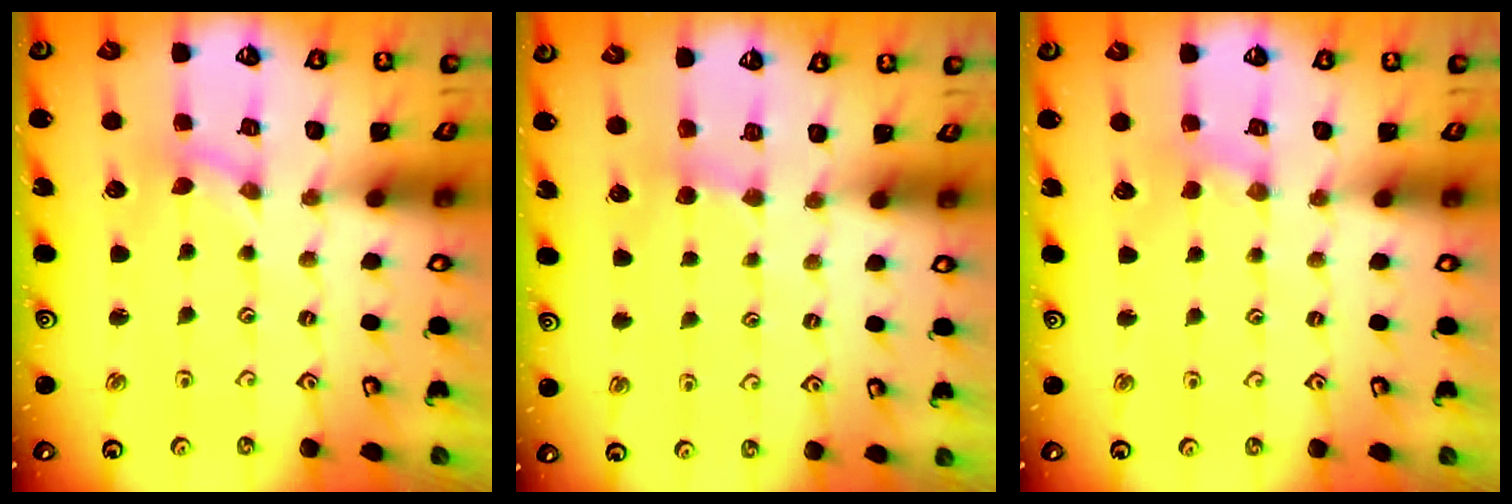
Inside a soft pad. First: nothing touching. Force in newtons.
{"total": 2.9, "press": 2.9, "slide": 0.4}
{"total": 1.5, "press": 1.5, "slide": 0.3}